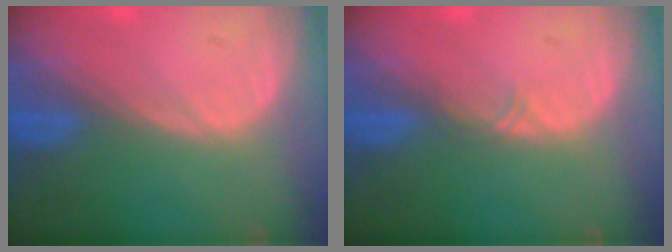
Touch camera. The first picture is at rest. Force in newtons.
{"total": 0.9, "press": 0.8, "slide": 0.2}